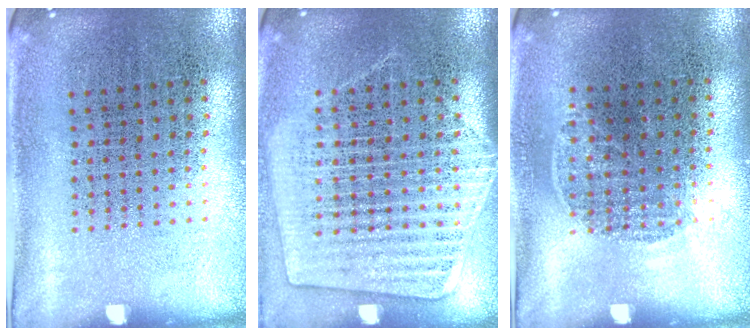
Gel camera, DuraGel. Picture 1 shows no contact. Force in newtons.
{"total": 1.6, "press": 1.5, "slide": 0.5}
{"total": 0.5, "press": 0.2, "slide": 0.5}